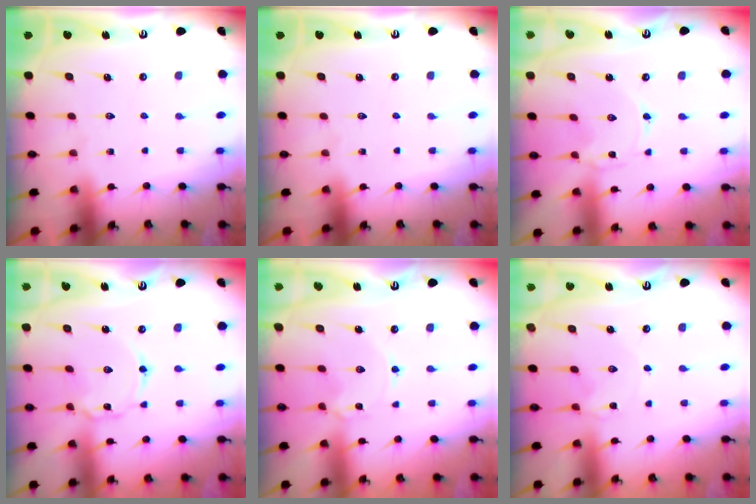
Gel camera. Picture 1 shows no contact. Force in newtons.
{"total": 0.0}
{"total": 0.0}
{"total": 2.8, "press": 2.8, "slide": 0.3}
{"total": 2.2, "press": 2.2, "slide": 0.2}
{"total": 1.4, "press": 1.4, "slide": 0.3}